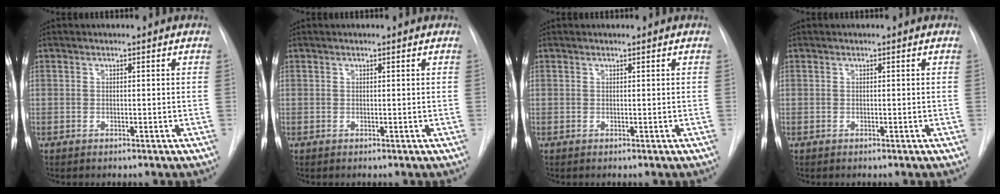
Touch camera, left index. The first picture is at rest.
{"total": 0.0}
{"total": 0.0}
{"total": 0.0}